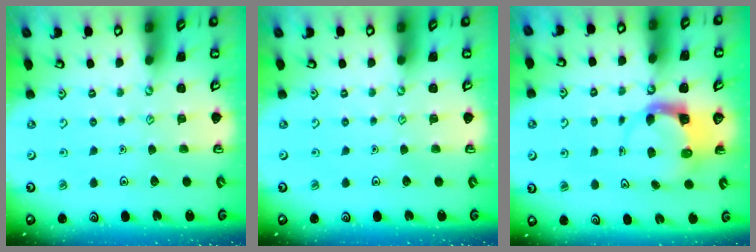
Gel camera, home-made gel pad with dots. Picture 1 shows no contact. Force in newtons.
{"total": 0.0}
{"total": 3.6, "press": 3.5, "slide": 0.5}